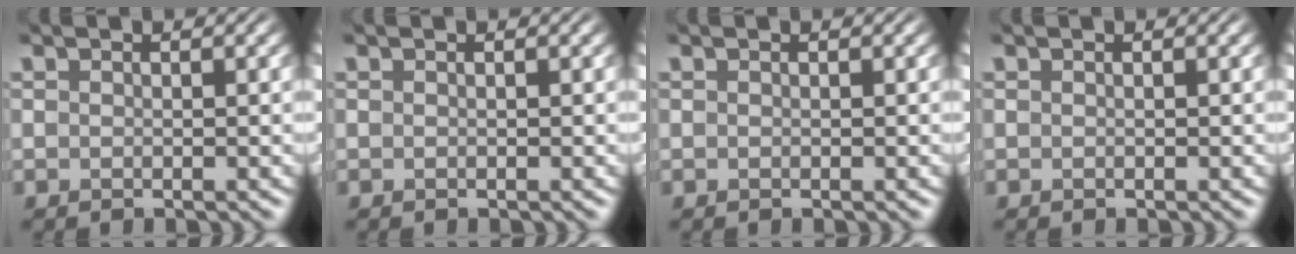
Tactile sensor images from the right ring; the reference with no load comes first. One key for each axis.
{"total": 0.0}
{"total": 0.0}
{"total": 0.0}